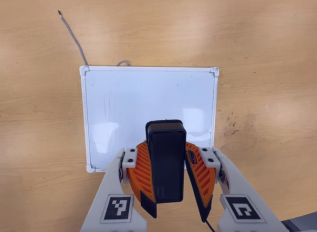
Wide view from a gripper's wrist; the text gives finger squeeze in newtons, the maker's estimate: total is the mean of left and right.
{"total": 8.3, "left": 8.9, "right": 7.7}